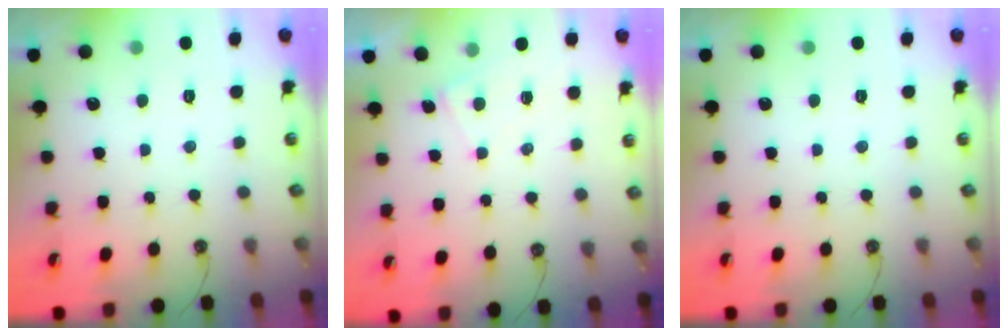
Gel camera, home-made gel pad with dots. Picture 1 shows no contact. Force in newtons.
{"total": 2.4, "press": 2.4, "slide": 0.1}
{"total": 0.0}